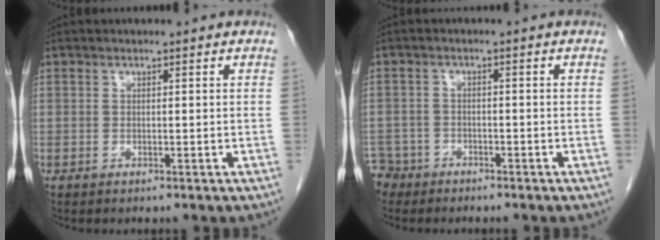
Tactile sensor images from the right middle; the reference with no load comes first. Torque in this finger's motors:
{"motor_torque": [1.08, -1.06, 0.42, -0.06]}